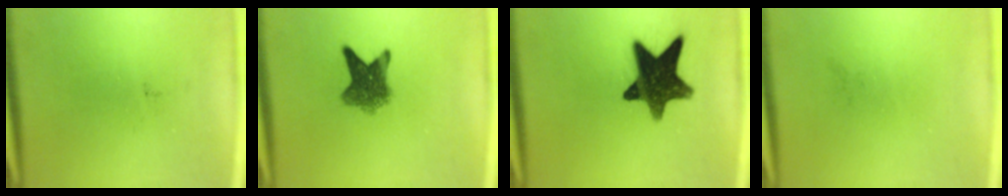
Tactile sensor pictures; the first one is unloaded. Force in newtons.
{"total": 6.4}
{"total": 14.1}
{"total": 0.0}